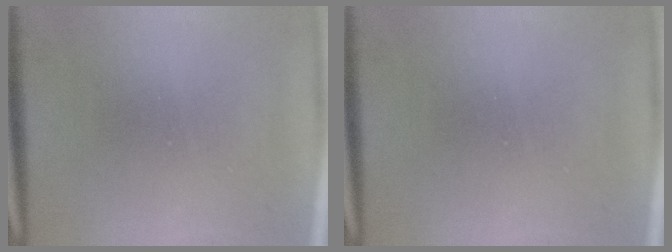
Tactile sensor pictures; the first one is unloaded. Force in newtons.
{"total": 0.0}